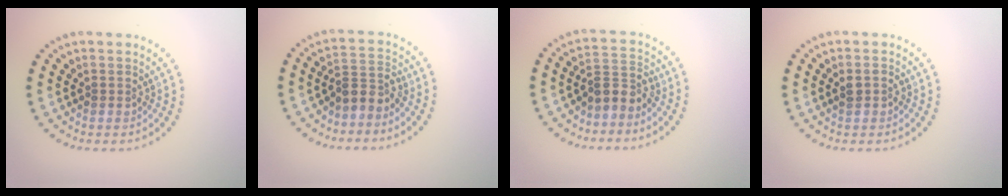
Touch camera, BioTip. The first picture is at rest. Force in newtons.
{"total": 2.4, "press": 1.8, "slide": 1.7}
{"total": 2.7, "press": 2.0, "slide": 1.8}
{"total": 1.3, "press": 1.3, "slide": 0.2}